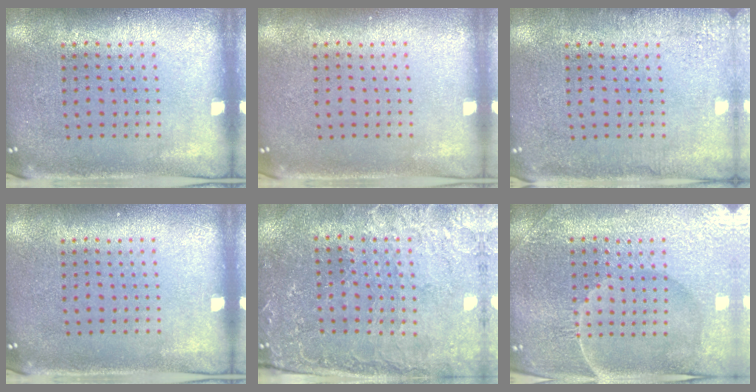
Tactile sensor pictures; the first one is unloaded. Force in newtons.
{"total": 0.0}
{"total": 2.3, "press": 2.2, "slide": 0.3}
{"total": 0.0}
{"total": 1.0, "press": 0.9, "slide": 0.3}
{"total": 5.1, "press": 4.9, "slide": 1.5}